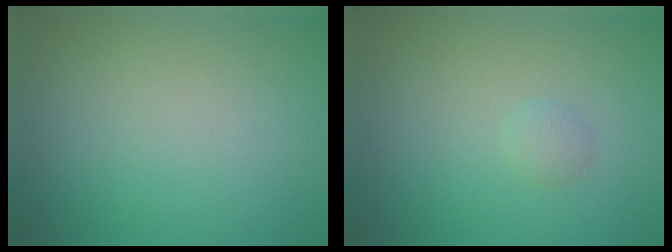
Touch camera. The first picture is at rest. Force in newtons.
{"total": 0.9, "press": 0.9, "slide": 0.0}